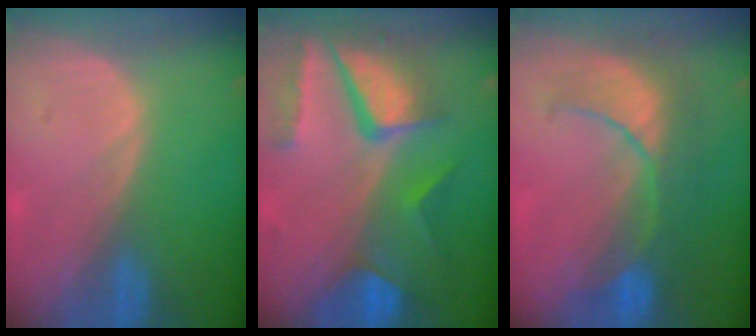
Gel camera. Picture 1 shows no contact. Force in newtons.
{"total": 10.9, "press": 9.0, "slide": 6.1}
{"total": 8.1, "press": 8.1, "slide": 0.7}